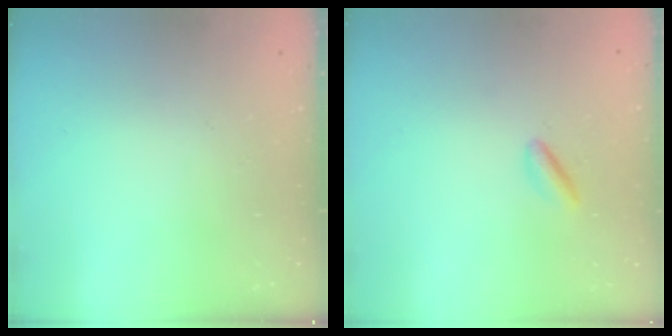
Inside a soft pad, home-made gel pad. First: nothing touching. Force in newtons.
{"total": 2.8, "press": 2.6, "slide": 1.0}